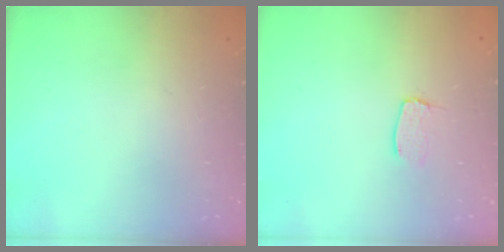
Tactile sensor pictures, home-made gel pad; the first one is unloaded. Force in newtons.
{"total": 3.6, "press": 3.6, "slide": 0.3}